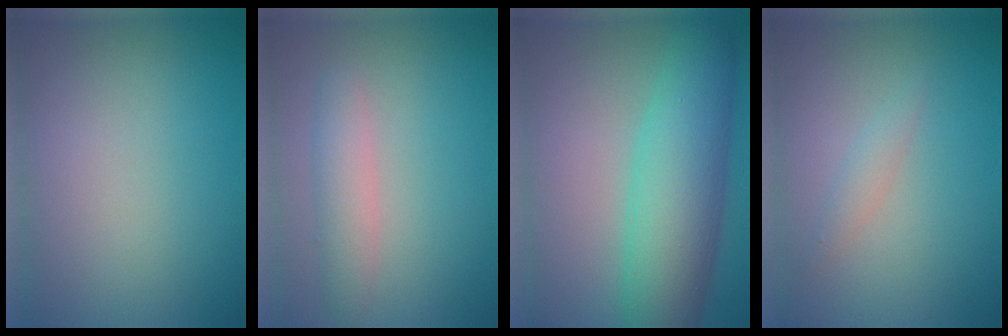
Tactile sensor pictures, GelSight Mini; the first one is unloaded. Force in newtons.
{"total": 2.6, "press": 2.6, "slide": 0.1}
{"total": 8.2, "press": 8.2, "slide": 0.2}
{"total": 1.1, "press": 1.1, "slide": 0.0}